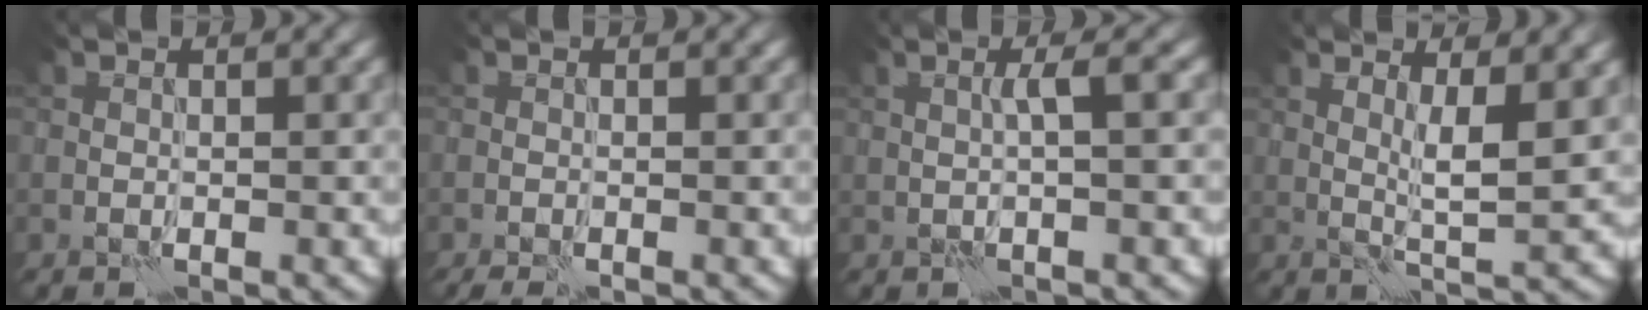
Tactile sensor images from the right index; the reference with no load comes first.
{"total": 1.6, "force": [-1.2, 0.3, 1.1], "torque": [-0.017, -0.002, -0.017]}
{"total": 1.7, "force": [0.2, -0.1, 1.7], "torque": [-0.033, 0.006, 0.001]}
{"total": 3.5, "force": [1.1, 0.5, 3.3], "torque": [-0.058, -0.007, 0.021]}